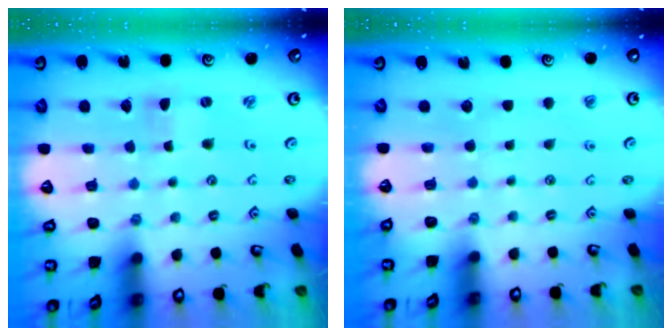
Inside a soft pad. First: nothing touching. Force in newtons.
{"total": 0.0}